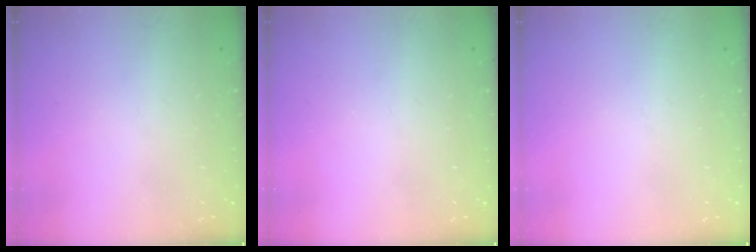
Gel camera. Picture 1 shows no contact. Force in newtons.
{"total": 0.0}
{"total": 0.0}